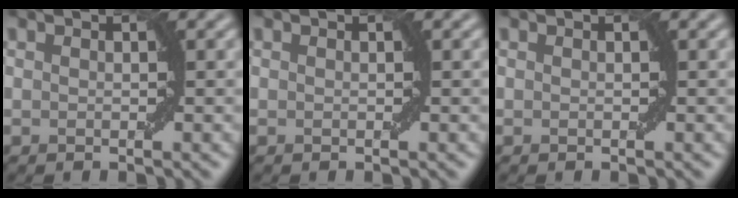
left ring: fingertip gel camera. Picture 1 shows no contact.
{"total": 0.0}
{"total": 0.0}